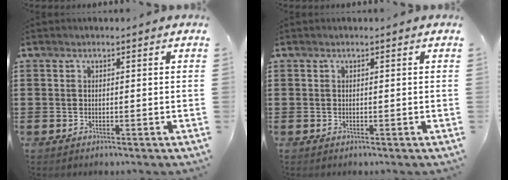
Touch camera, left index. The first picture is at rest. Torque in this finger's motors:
{"motor_torque": [0.00, 0.00, 0.00, 0.00]}